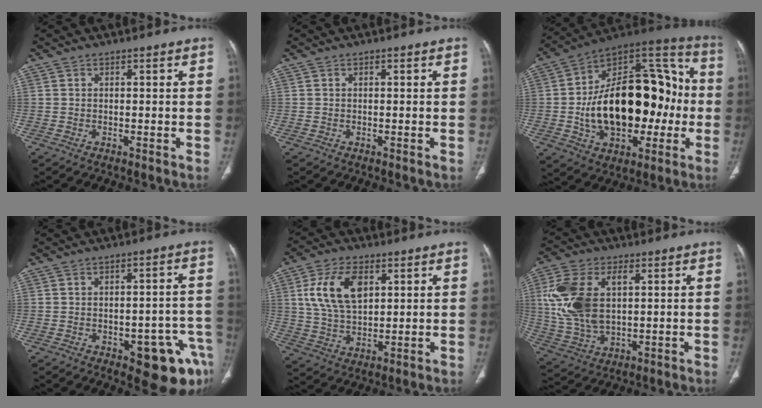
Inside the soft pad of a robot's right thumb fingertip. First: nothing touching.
{"total": 0.0}
{"total": 30.7, "force": [-2.7, 18.0, 24.7], "torque": [-0.375, 0.041, -0.029]}
{"total": 12.4, "force": [-5.8, 5.1, 9.6], "torque": [-0.078, 0.036, -0.062]}
{"total": 11.9, "force": [3.7, 6.7, 9.1], "torque": [-0.167, -0.006, 0.075]}
{"total": 14.9, "force": [2.8, 8.7, 11.8], "torque": [-0.256, 0.001, 0.061]}